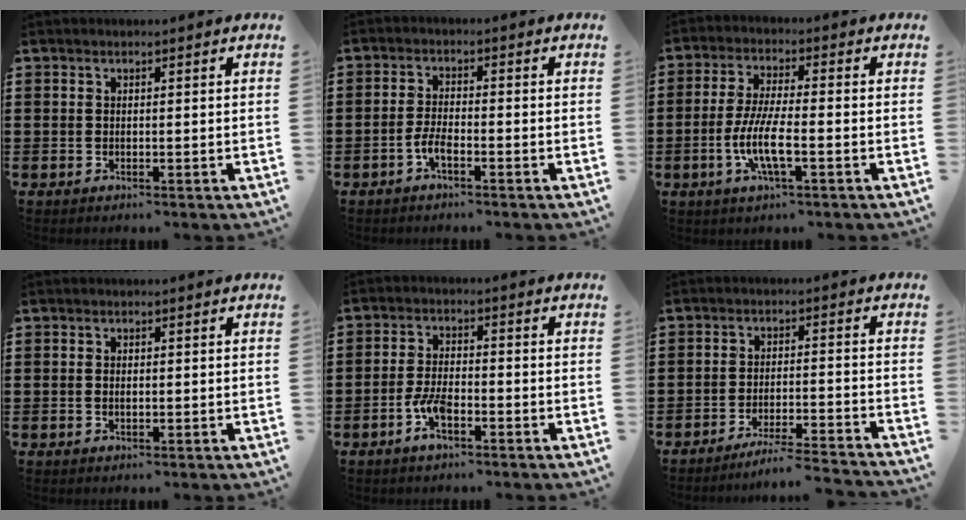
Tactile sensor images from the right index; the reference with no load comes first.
{"total": 2.7, "force": [-1.5, 0.5, 2.2], "torque": [-0.053, -0.002, -0.032]}
{"total": 7.2, "force": [-2.5, 1.4, 6.6], "torque": [-0.146, -0.013, -0.052]}
{"total": 0.9, "force": [0.0, 0.4, 0.8], "torque": [-0.015, 0.001, -0.001]}
{"total": 4.8, "force": [-2.5, 1.8, 3.7], "torque": [-0.091, -0.004, -0.051]}
{"total": 4.7, "force": [-4.4, -0.7, 1.5], "torque": [-0.033, -0.016, -0.088]}